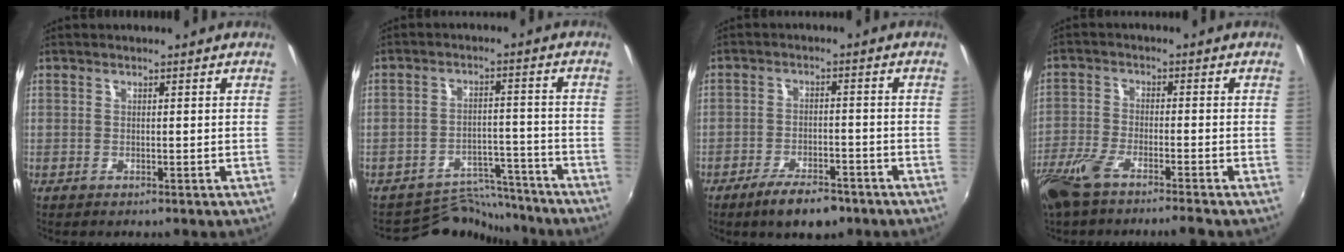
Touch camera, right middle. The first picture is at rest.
{"total": 8.7, "force": [-8.3, 2.4, -0.6], "torque": [0.002, 0.023, -0.127]}
{"total": 8.1, "force": [-6.0, 2.9, 4.6], "torque": [-0.104, -0.011, -0.096]}
{"total": 8.9, "force": [-6.9, 1.3, 5.4], "torque": [-0.135, -0.027, -0.135]}